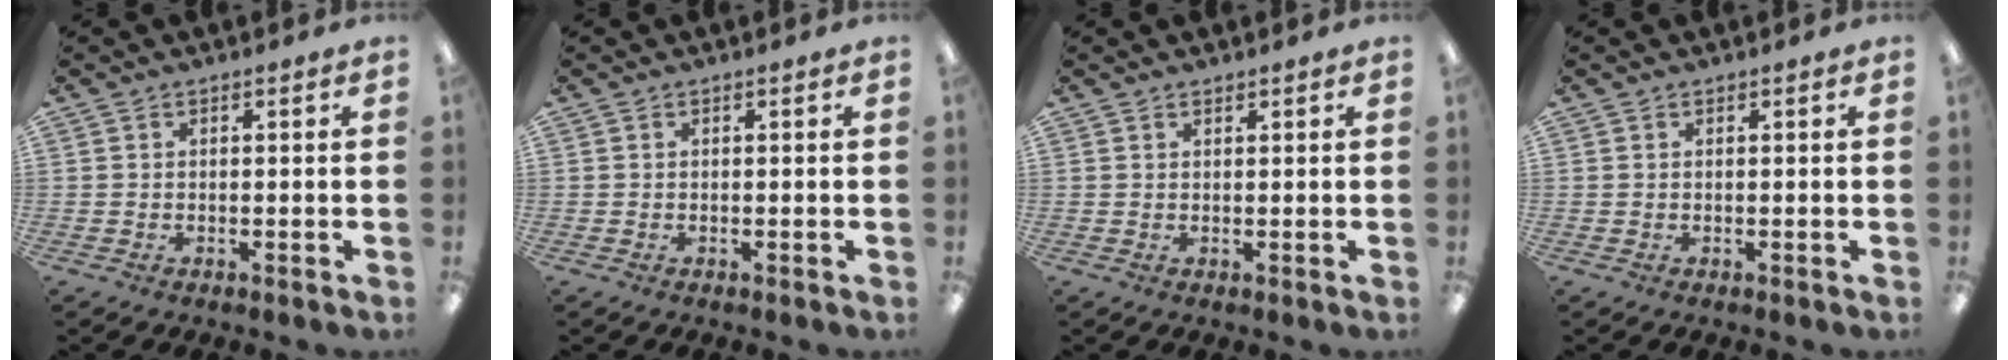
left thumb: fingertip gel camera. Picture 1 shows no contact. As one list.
[{"total": 0.0}, {"total": 0.7, "force": [0.7, 0.1, 0.1], "torque": [-0.003, 0.000, 0.012]}, {"total": 0.0}]